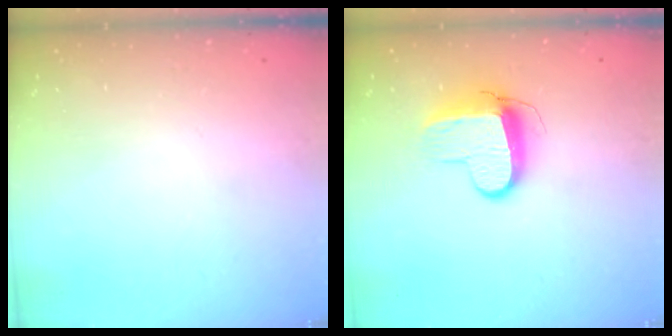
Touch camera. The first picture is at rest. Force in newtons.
{"total": 8.9, "press": 8.8, "slide": 1.0}